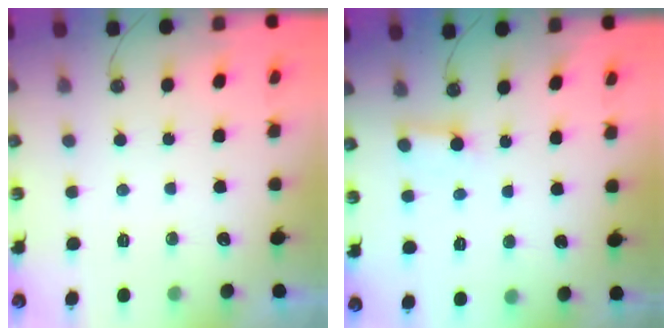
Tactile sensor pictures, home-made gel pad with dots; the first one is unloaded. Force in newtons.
{"total": 2.5, "press": 2.5, "slide": 0.2}